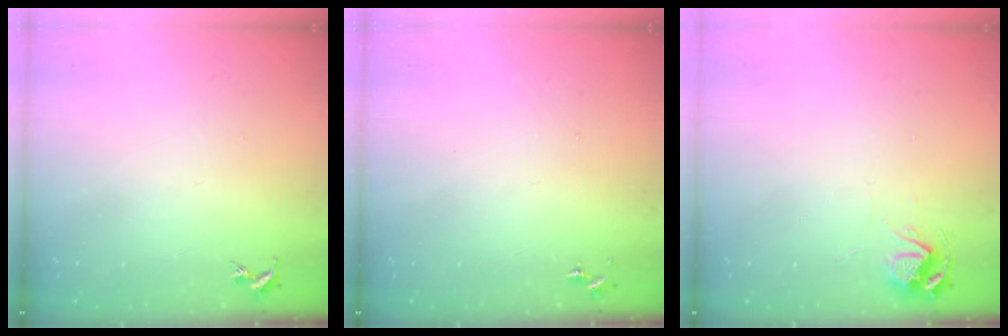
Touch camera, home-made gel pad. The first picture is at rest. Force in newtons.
{"total": 0.0}
{"total": 5.8, "press": 5.8, "slide": 0.6}